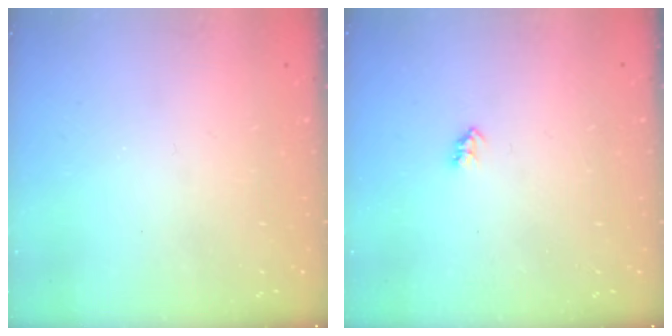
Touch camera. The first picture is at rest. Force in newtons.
{"total": 2.1, "press": 2.1, "slide": 0.4}